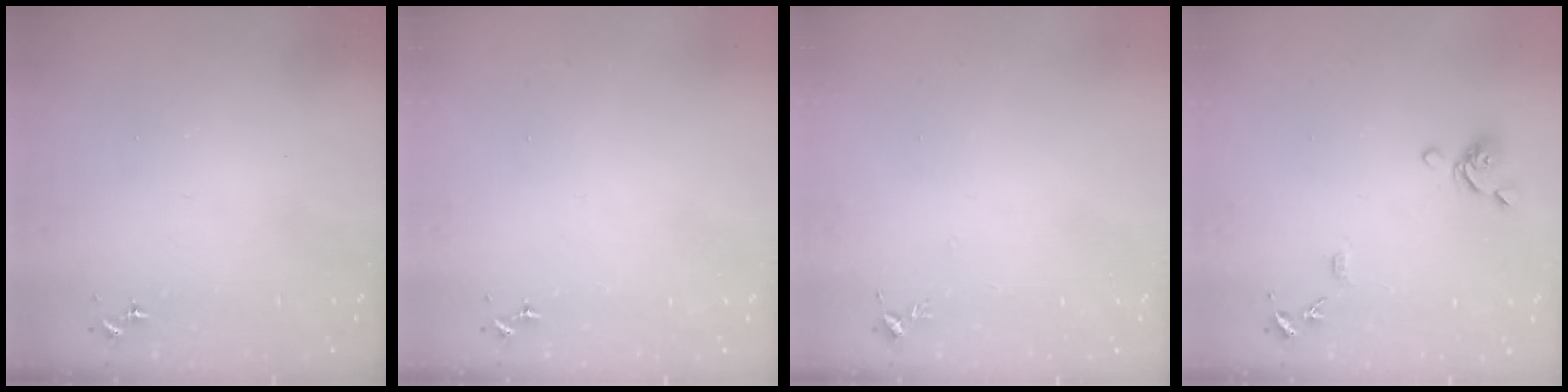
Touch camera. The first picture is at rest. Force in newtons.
{"total": 0.0}
{"total": 3.9, "press": 3.9, "slide": 0.5}
{"total": 10.4, "press": 10.3, "slide": 1.3}